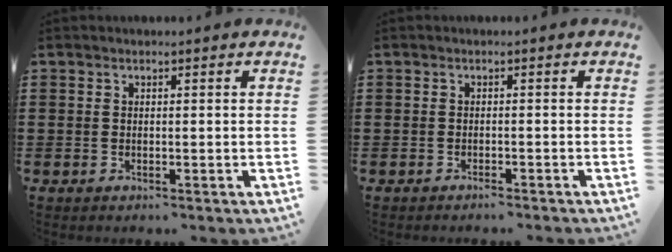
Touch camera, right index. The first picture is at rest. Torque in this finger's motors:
{"motor_torque": [-0.73, 1.09, -0.63, -0.21]}